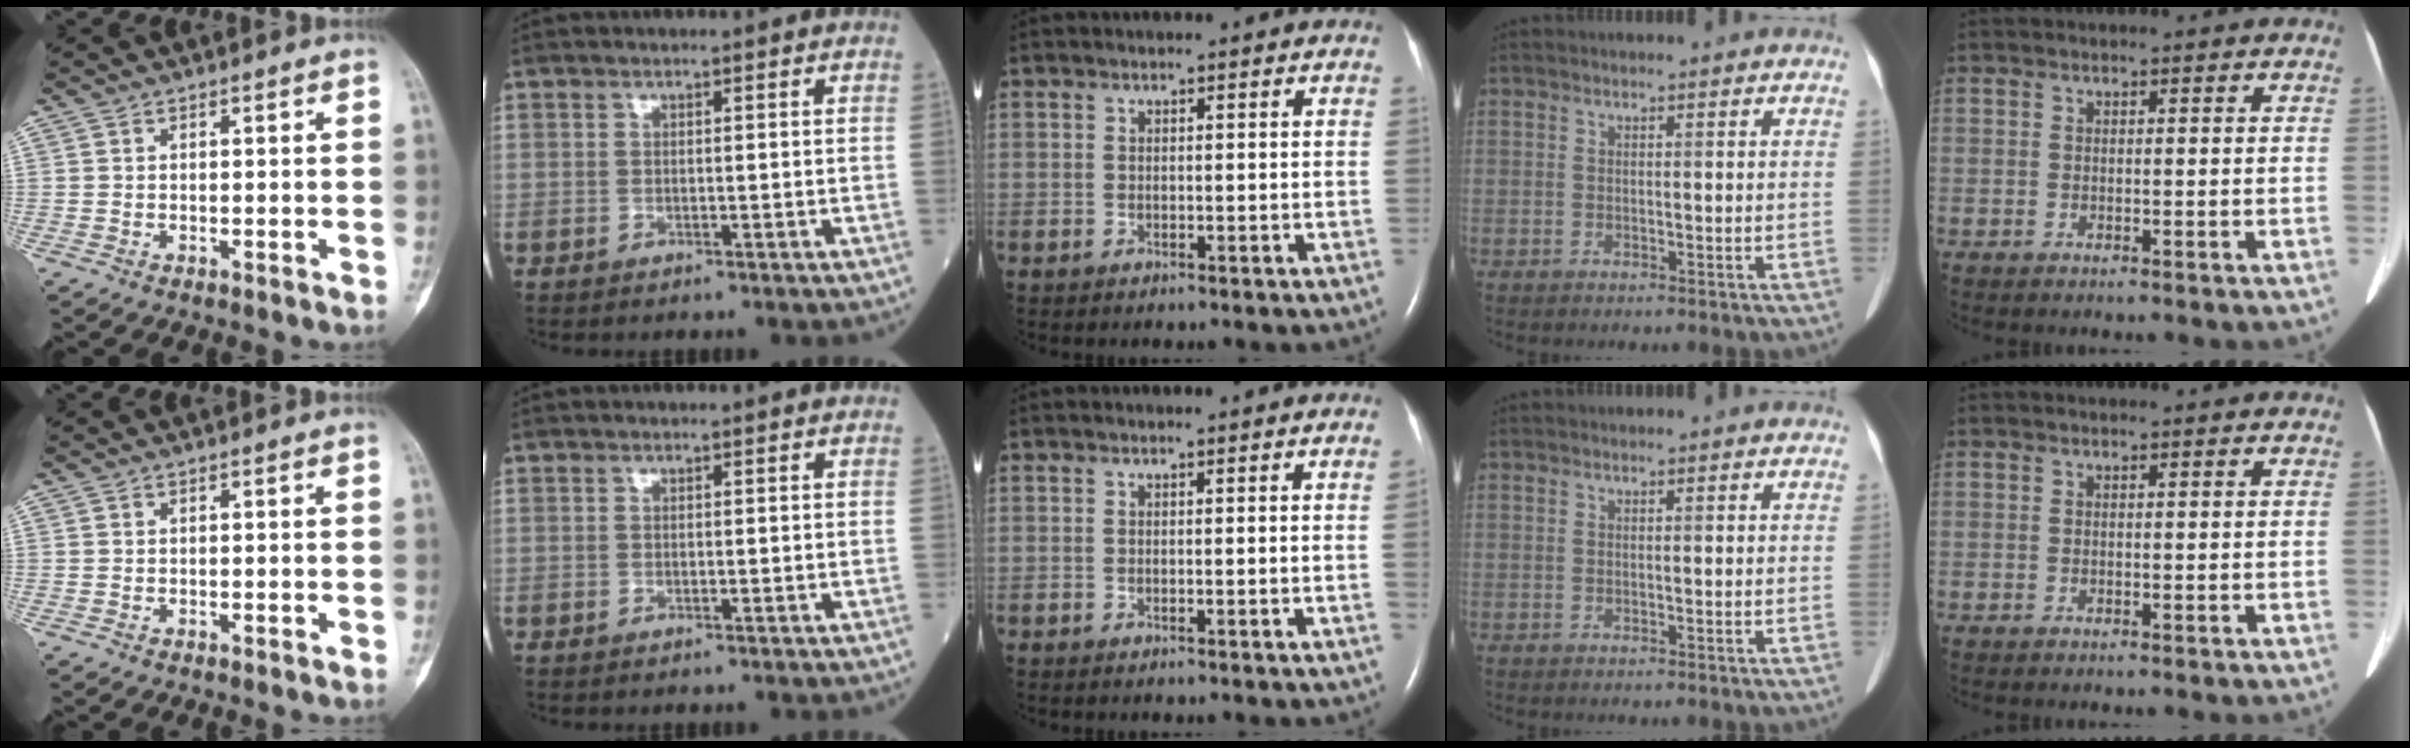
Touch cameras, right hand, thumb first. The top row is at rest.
{"middle": {"total": 0.6, "force": [0.0, -0.3, 0.5], "torque": [-0.007, -0.001, -0.001]}}